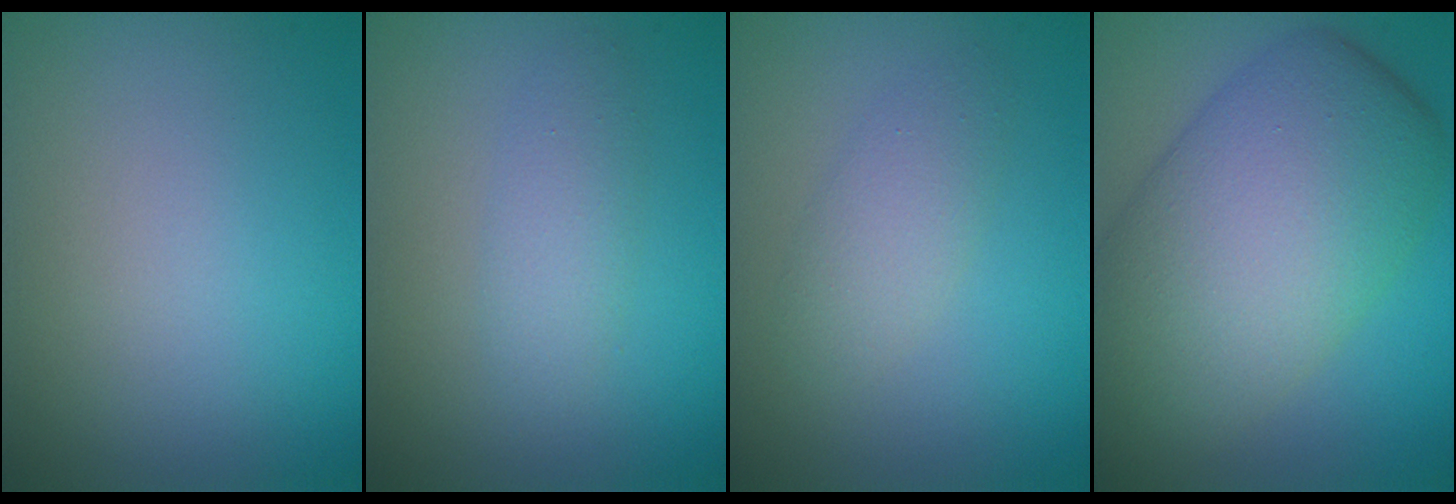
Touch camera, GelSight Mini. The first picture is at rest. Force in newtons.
{"total": 1.9, "press": 1.9, "slide": 0.1}
{"total": 2.2, "press": 2.2, "slide": 0.1}
{"total": 12.0, "press": 12.0, "slide": 0.5}